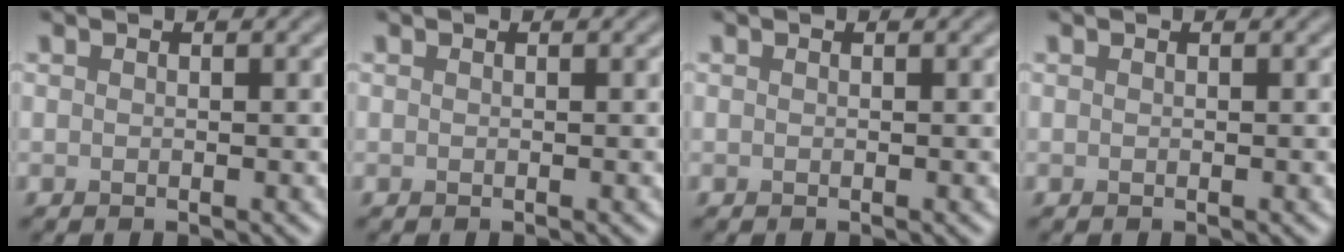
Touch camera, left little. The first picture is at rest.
{"total": 0.0}
{"total": 0.0}
{"total": 0.0}